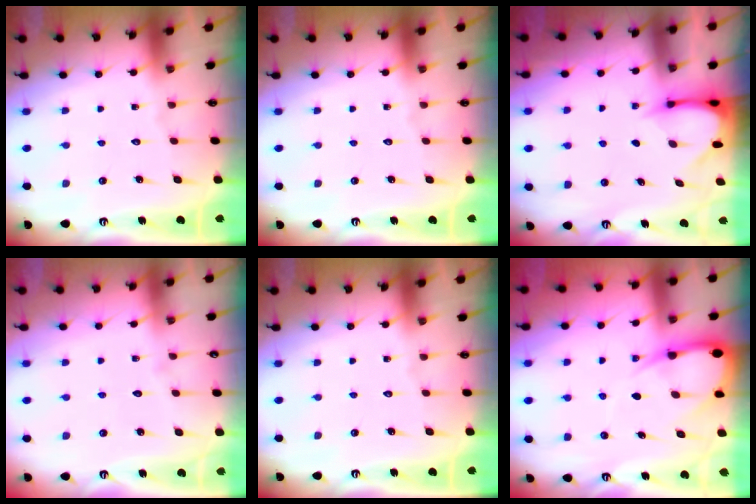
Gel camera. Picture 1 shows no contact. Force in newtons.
{"total": 0.0}
{"total": 3.6, "press": 3.6, "slide": 0.2}
{"total": 2.1, "press": 2.1, "slide": 0.2}
{"total": 0.0}
{"total": 8.9, "press": 8.8, "slide": 0.9}